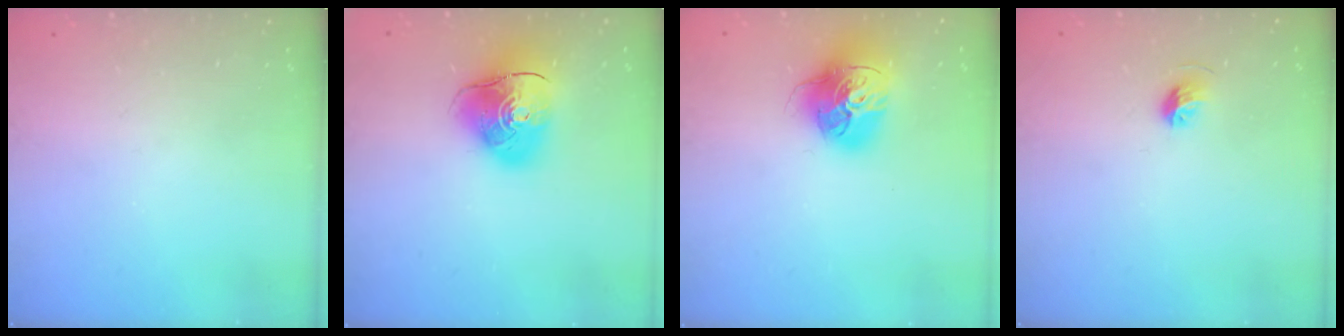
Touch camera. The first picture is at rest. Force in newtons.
{"total": 12.7, "press": 12.6, "slide": 2.0}
{"total": 17.5, "press": 17.3, "slide": 2.0}
{"total": 5.4, "press": 5.2, "slide": 1.2}